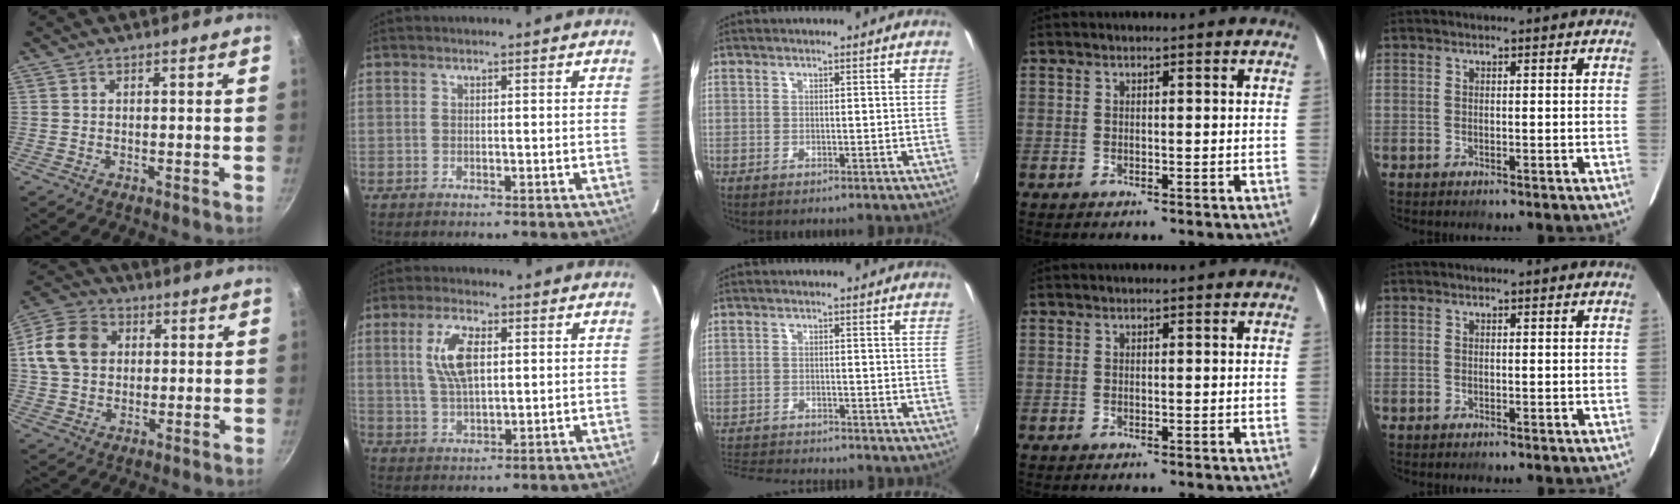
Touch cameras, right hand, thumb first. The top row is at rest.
{"thumb": {"total": 12.0, "force": [2.2, 9.6, 6.9], "torque": [-0.111, 0.013, 0.027]}, "index": {"total": 8.3, "force": [2.1, 3.5, 7.2], "torque": [-0.140, 0.007, 0.043]}, "middle": {"total": 8.4, "force": [-8.0, 1.4, 2.2], "torque": [-0.070, -0.010, -0.136]}}